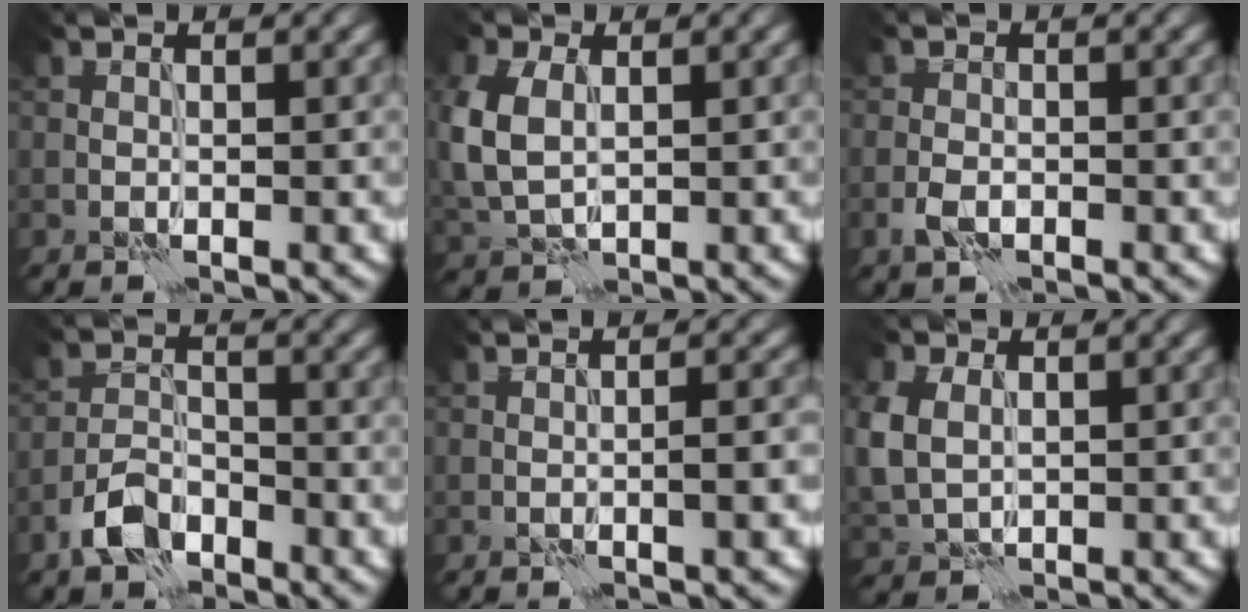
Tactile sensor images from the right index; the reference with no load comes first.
{"total": 5.6, "force": [0.8, 3.7, 4.0], "torque": [-0.115, 0.002, 0.019]}
{"total": 1.6, "force": [-0.8, 0.9, 1.1], "torque": [-0.023, 0.001, -0.020]}
{"total": 4.0, "force": [-2.8, 2.0, 2.1], "torque": [-0.036, 0.004, -0.062]}
{"total": 1.7, "force": [-0.3, 0.1, 1.6], "torque": [-0.028, 0.003, -0.007]}
{"total": 5.2, "force": [0.8, 4.0, 3.3], "torque": [-0.110, 0.003, 0.028]}